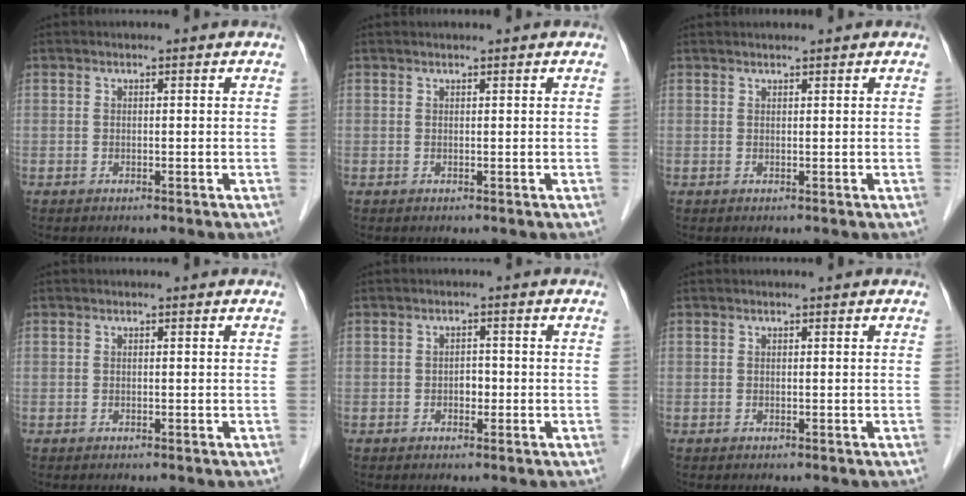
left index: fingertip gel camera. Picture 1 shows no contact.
{"total": 0.8, "force": [0.7, -0.1, 0.3], "torque": [-0.004, 0.012, 0.014]}
{"total": 1.8, "force": [1.7, -0.1, 0.6], "torque": [-0.003, 0.019, 0.029]}
{"total": 0.0}
{"total": 1.5, "force": [-0.5, 1.0, 1.1], "torque": [-0.012, 0.006, -0.010]}
{"total": 0.0}